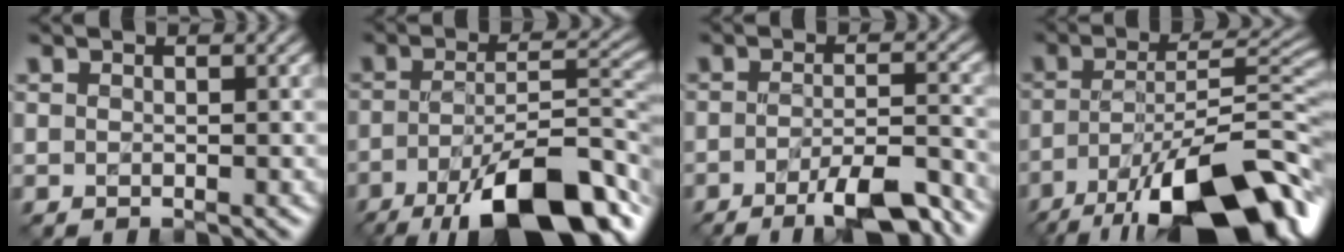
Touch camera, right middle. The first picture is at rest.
{"total": 13.5, "force": [-7.6, 4.1, 10.3], "torque": [-0.172, -0.001, -0.128]}
{"total": 7.9, "force": [-5.0, 1.8, 5.9], "torque": [-0.086, -0.003, -0.077]}
{"total": 15.9, "force": [-9.6, 5.3, 11.5], "torque": [-0.195, 0.000, -0.158]}